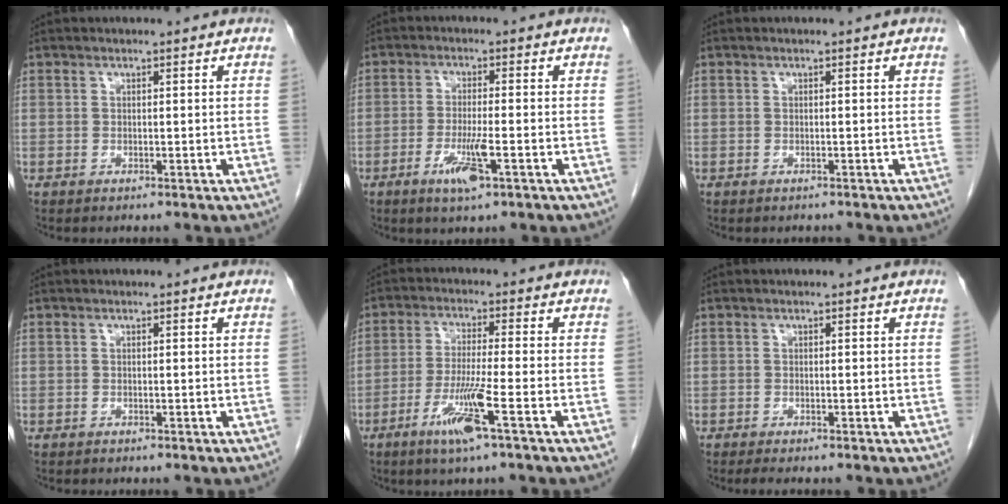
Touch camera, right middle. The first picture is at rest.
{"total": 5.3, "force": [-2.5, 0.4, 4.6], "torque": [-0.092, -0.010, -0.045]}
{"total": 0.7, "force": [-0.7, 0.2, 0.0], "torque": [-0.008, -0.001, -0.011]}
{"total": 0.0}
{"total": 7.5, "force": [-3.6, -0.8, 6.6], "torque": [-0.129, -0.018, -0.073]}
{"total": 1.6, "force": [-1.3, 0.1, 0.9], "torque": [-0.015, -0.005, -0.016]}